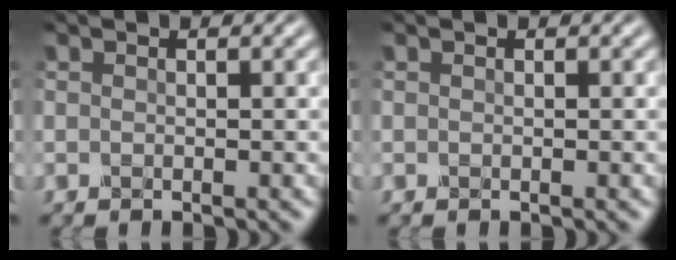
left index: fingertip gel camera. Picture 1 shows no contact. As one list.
[{"total": 0.0}]